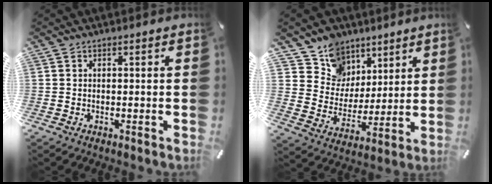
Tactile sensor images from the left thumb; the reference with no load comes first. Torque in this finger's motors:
{"motor_torque": [0.03, -0.15, -0.34, -0.46, -0.06]}